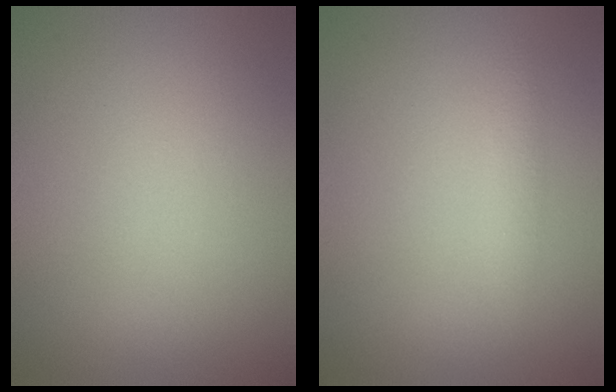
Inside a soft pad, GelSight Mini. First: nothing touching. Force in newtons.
{"total": 1.1, "press": 1.1, "slide": 0.0}